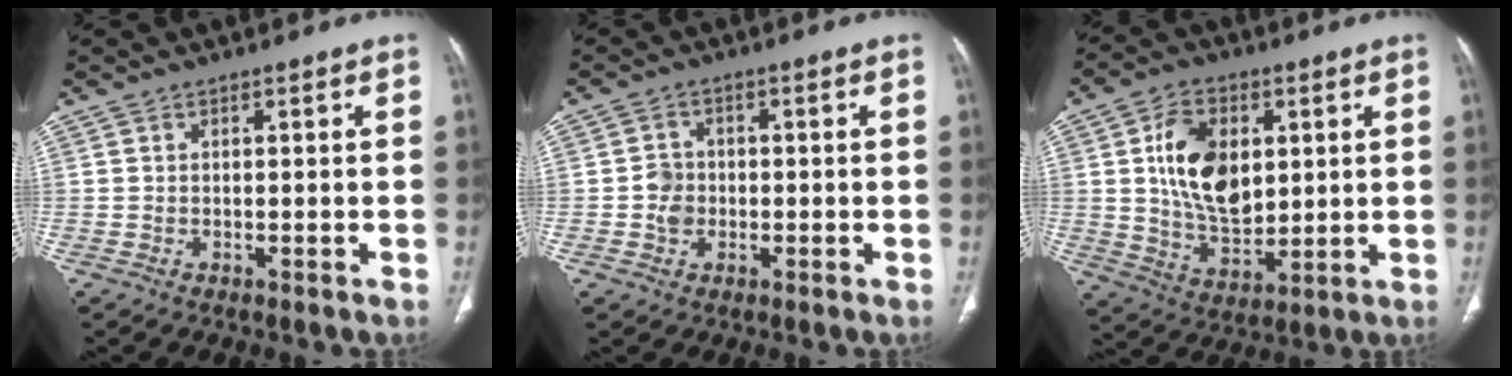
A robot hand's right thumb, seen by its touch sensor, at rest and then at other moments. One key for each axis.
{"total": 3.7, "fx": -0.7, "fy": 3.2, "fz": 1.7, "tx": -0.016, "ty": 0.006, "tz": -0.014}
{"total": 14.7, "fx": 3.1, "fy": 9.3, "fz": 10.9, "tx": -0.160, "ty": -0.017, "tz": 0.061}